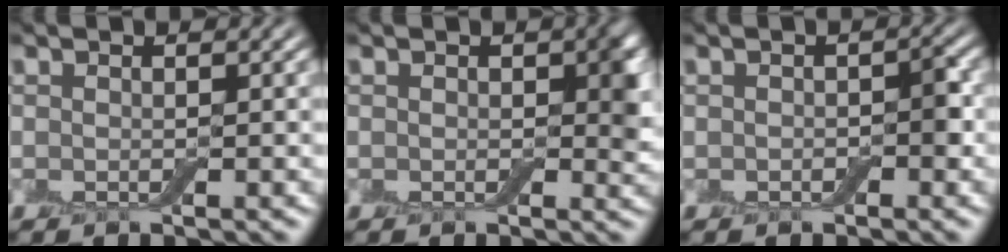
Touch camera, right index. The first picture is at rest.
{"total": 2.5, "force": [0.2, 1.6, 1.9], "torque": [-0.015, -0.003, -0.001]}
{"total": 1.3, "force": [-0.3, 0.8, 0.9], "torque": [-0.013, 0.001, -0.006]}